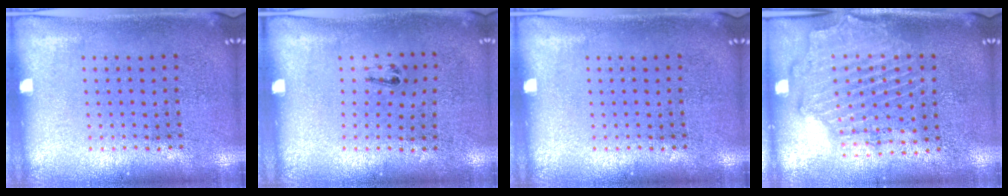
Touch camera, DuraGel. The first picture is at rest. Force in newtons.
{"total": 0.6, "press": 0.2, "slide": 0.5}
{"total": 0.0}
{"total": 1.8, "press": 1.7, "slide": 0.6}